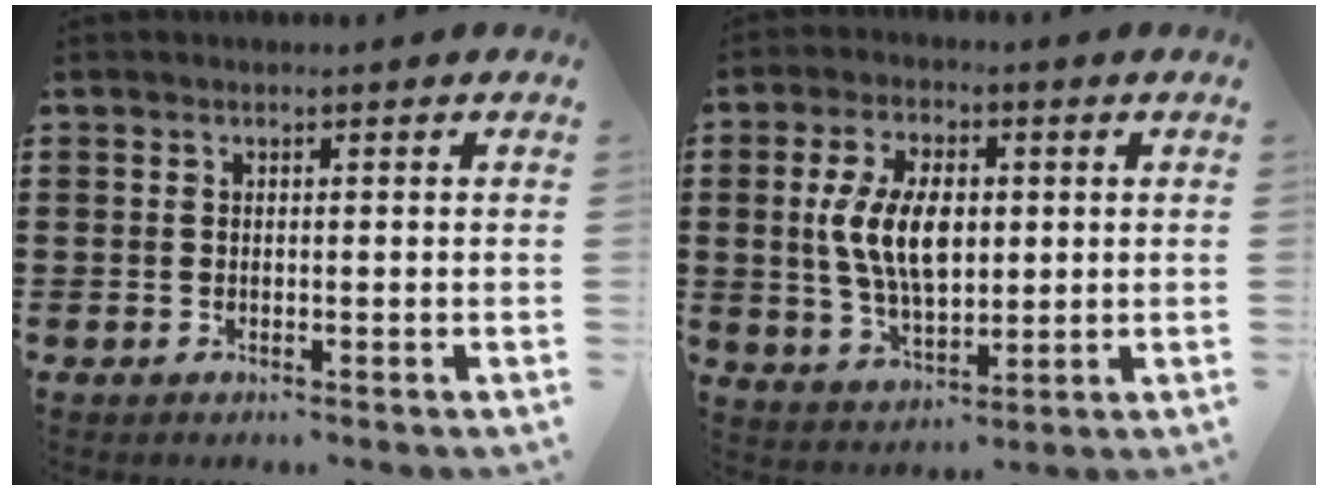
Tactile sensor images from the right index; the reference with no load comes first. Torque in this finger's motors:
{"motor_torque": [1.87, 0.26, 0.46, 0.21]}